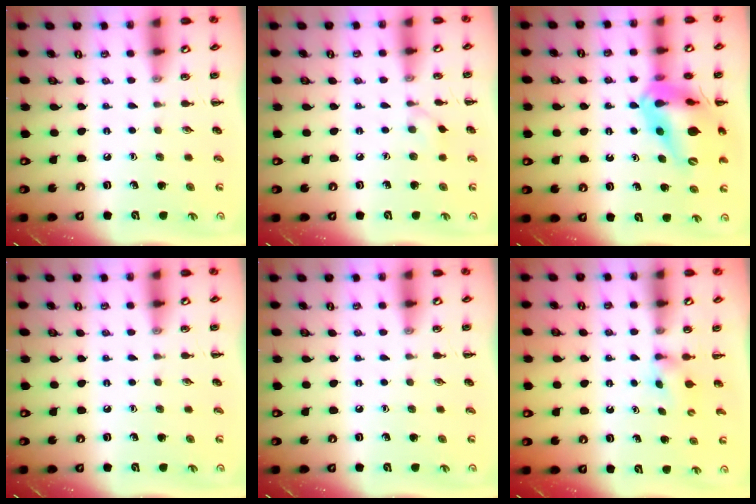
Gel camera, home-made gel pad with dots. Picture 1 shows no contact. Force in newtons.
{"total": 3.4, "press": 3.1, "slide": 1.4}
{"total": 19.2, "press": 18.8, "slide": 3.9}
{"total": 0.0}
{"total": 0.0}
{"total": 2.3, "press": 2.1, "slide": 1.0}